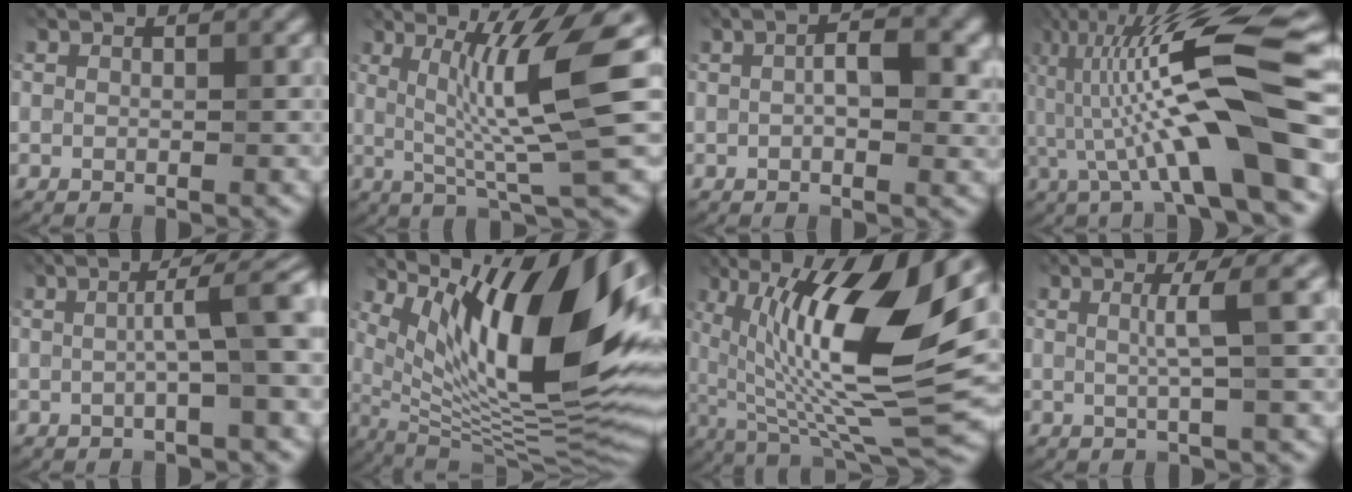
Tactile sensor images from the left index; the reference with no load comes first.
{"total": 8.1, "force": [1.5, 0.6, 8.0], "torque": [-0.136, 0.003, 0.030]}
{"total": 4.2, "force": [0.5, 1.9, 3.7], "torque": [-0.060, 0.007, 0.006]}
{"total": 12.2, "force": [0.2, 1.9, 12.0], "torque": [-0.220, 0.028, 0.005]}
{"total": 4.5, "force": [0.3, 0.3, 4.4], "torque": [-0.074, 0.019, 0.000]}
{"total": 16.0, "force": [6.4, 5.2, 13.7], "torque": [-0.203, -0.005, 0.118]}
{"total": 14.3, "force": [2.7, 3.6, 13.5], "torque": [-0.228, -0.005, 0.052]}
{"total": 3.3, "force": [0.7, 0.2, 3.2], "torque": [-0.054, 0.012, 0.007]}